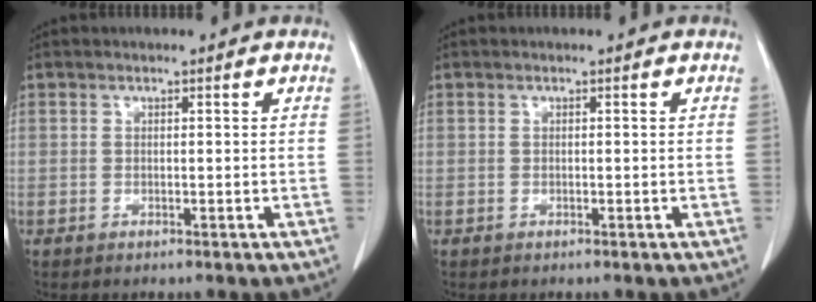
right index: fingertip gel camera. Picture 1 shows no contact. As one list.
[{"total": 0.0}]